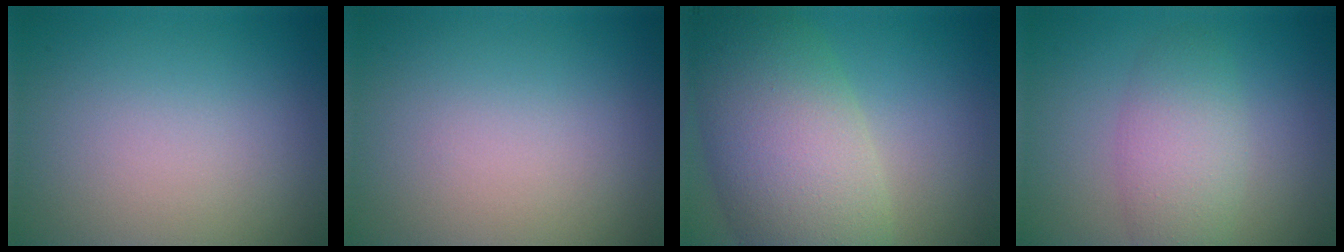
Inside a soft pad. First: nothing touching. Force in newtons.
{"total": 0.0}
{"total": 10.4, "press": 10.4, "slide": 0.2}
{"total": 3.9, "press": 3.9, "slide": 0.1}